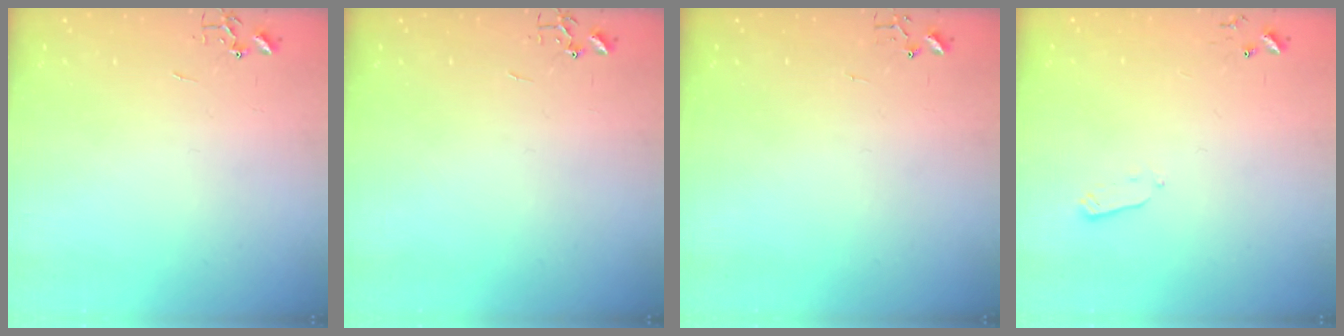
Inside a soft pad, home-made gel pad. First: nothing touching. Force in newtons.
{"total": 0.0}
{"total": 4.2, "press": 4.2, "slide": 0.4}
{"total": 2.4, "press": 2.3, "slide": 0.4}